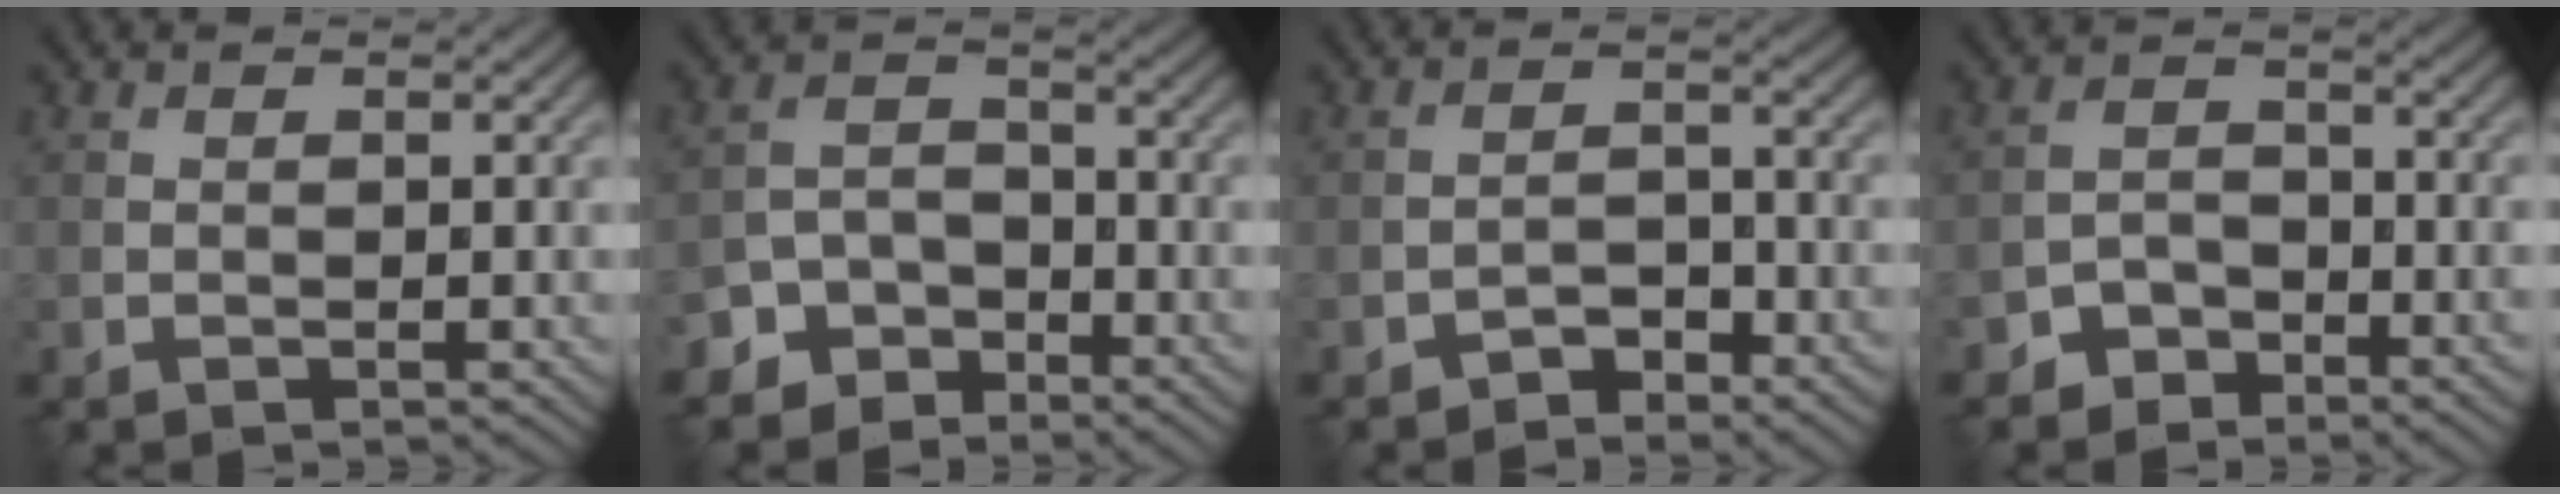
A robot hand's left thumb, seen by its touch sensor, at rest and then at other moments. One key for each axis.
{"total": 5.9, "fx": -4.7, "fy": 3.3, "fz": 1.3, "tx": -0.026, "ty": -0.003, "tz": -0.101}
{"total": 3.0, "fx": -2.5, "fy": 1.2, "fz": 1.2, "tx": -0.017, "ty": 0.010, "tz": -0.050}
{"total": 3.7, "fx": -3.0, "fy": 1.9, "fz": 1.0, "tx": -0.017, "ty": 0.008, "tz": -0.064}